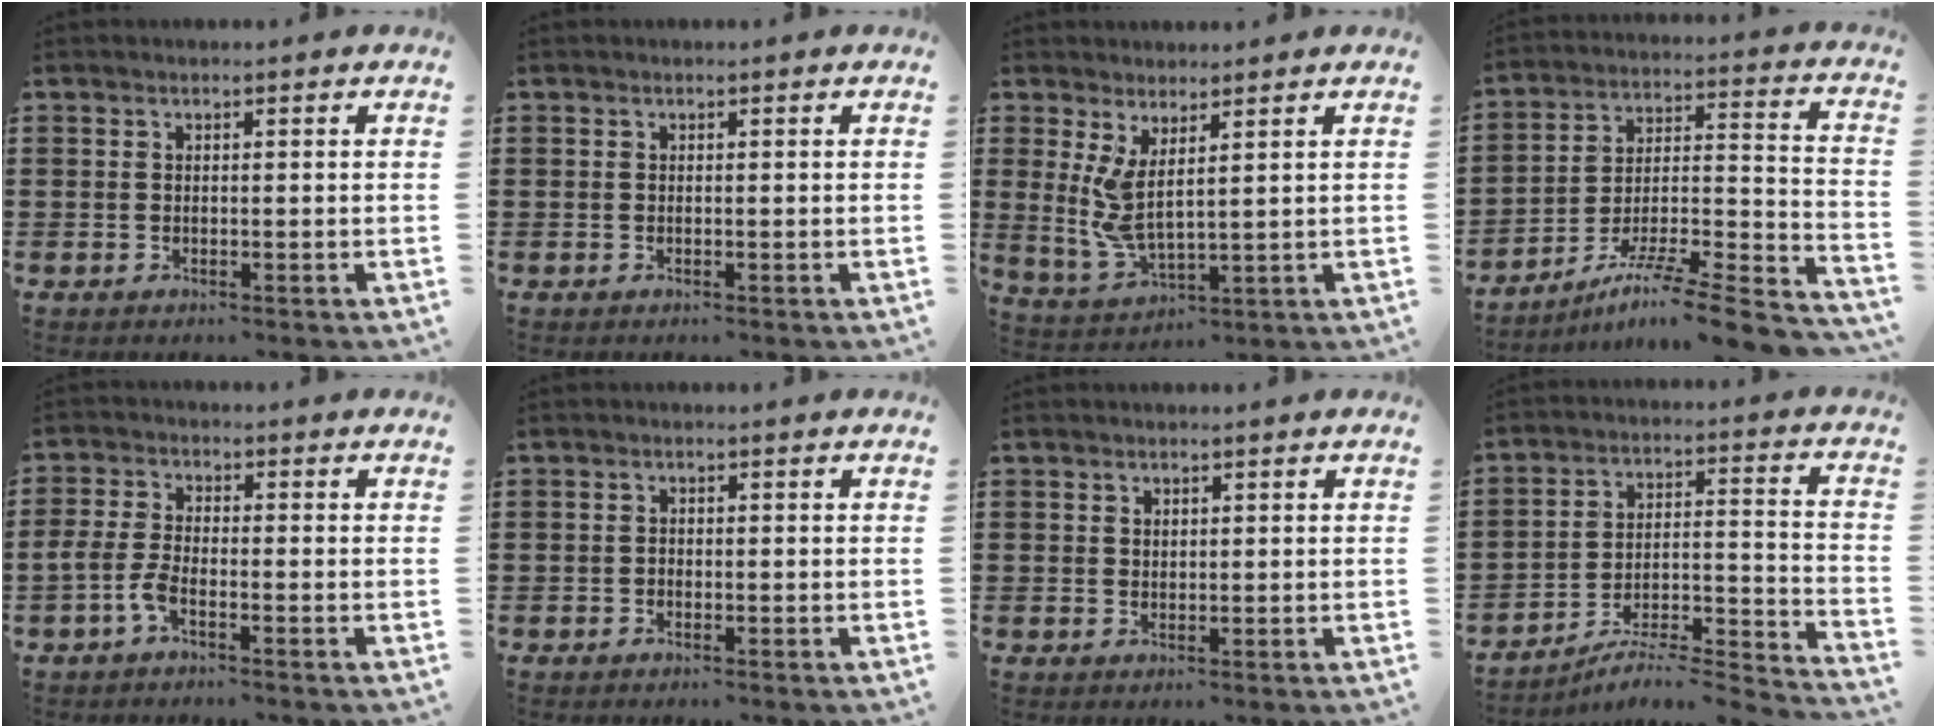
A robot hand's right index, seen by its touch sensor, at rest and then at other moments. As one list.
[{"total": 0.0}, {"total": 5.5, "force": [2.4, 1.5, 4.7], "torque": [-0.118, -0.019, 0.040]}, {"total": 9.3, "force": [-7.2, -0.1, 5.8], "torque": [-0.091, -0.003, -0.145]}, {"total": 3.8, "force": [-1.9, 1.1, 3.1], "torque": [-0.092, -0.010, -0.045]}, {"total": 0.6, "force": [-0.4, 0.4, 0.2], "torque": [-0.006, 0.002, -0.008]}, {"total": 1.0, "force": [0.8, 0.6, 0.2], "torque": [-0.006, 0.002, 0.016]}, {"total": 4.0, "force": [-3.7, 0.1, 1.4], "torque": [-0.028, -0.020, -0.080]}]